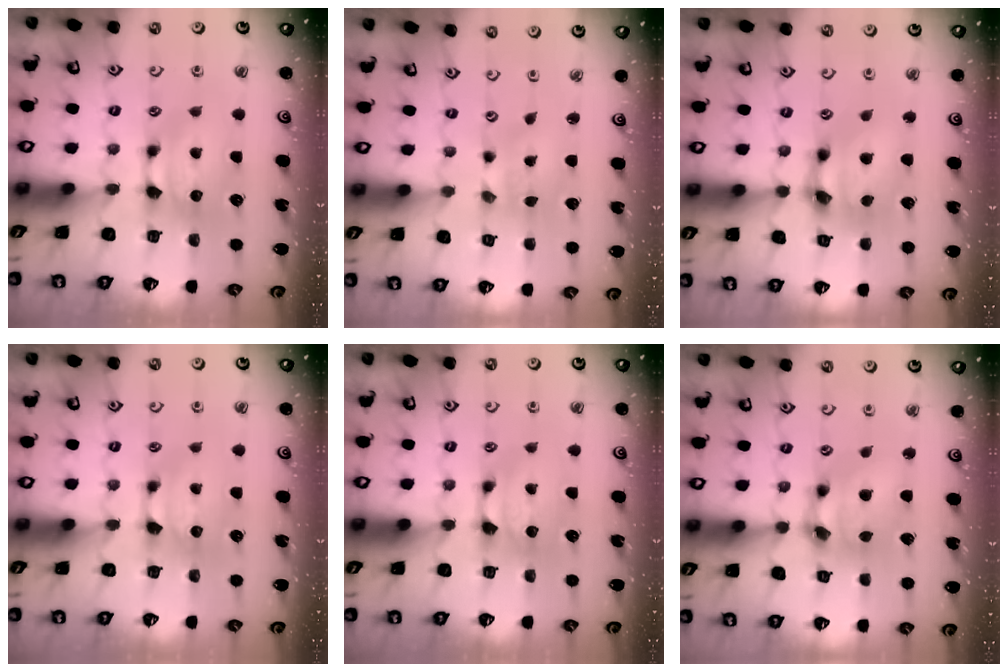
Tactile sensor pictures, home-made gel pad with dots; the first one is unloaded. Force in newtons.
{"total": 2.7, "press": 2.5, "slide": 0.9}
{"total": 6.4, "press": 6.1, "slide": 1.9}
{"total": 0.0}
{"total": 0.9, "press": 0.3, "slide": 0.8}
{"total": 6.4, "press": 6.0, "slide": 2.3}